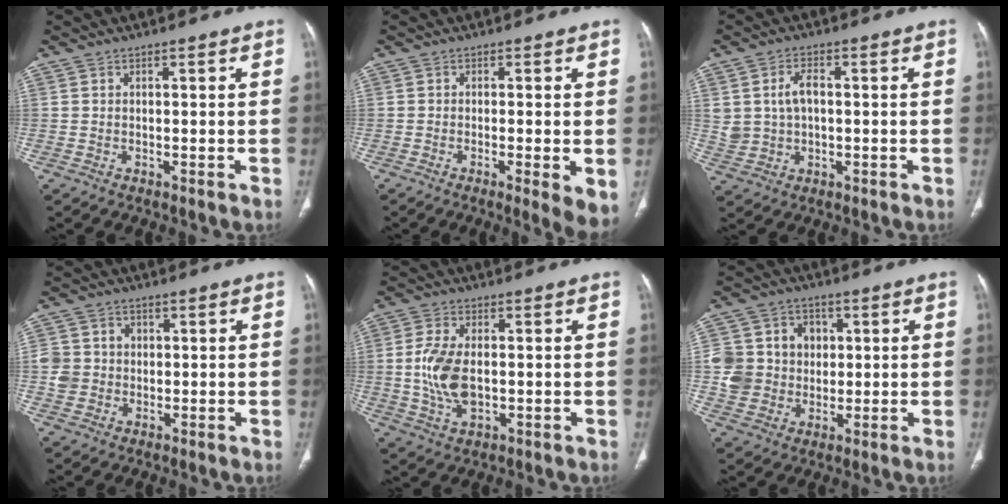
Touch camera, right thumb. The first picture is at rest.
{"total": 5.9, "force": [-1.5, 0.9, 5.7], "torque": [-0.090, -0.016, -0.026]}
{"total": 6.0, "force": [0.7, 4.1, 4.3], "torque": [-0.074, 0.006, 0.019]}
{"total": 5.7, "force": [0.1, 5.4, 1.7], "torque": [-0.011, 0.012, 0.003]}
{"total": 9.2, "force": [-0.3, 5.2, 7.6], "torque": [-0.161, -0.003, -0.002]}
{"total": 11.7, "force": [0.8, 10.8, 4.4], "torque": [-0.050, 0.014, 0.022]}